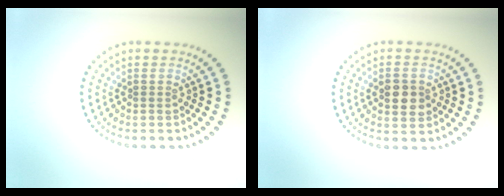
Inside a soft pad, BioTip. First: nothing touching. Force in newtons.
{"total": 2.8, "press": 2.8, "slide": 0.1}